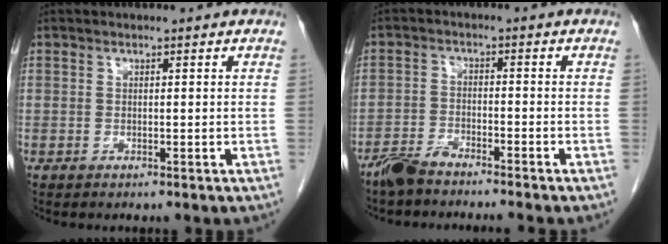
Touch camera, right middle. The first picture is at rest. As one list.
[{"total": 4.1, "force": [-3.8, 0.1, 1.5], "torque": [-0.032, -0.013, -0.076]}]